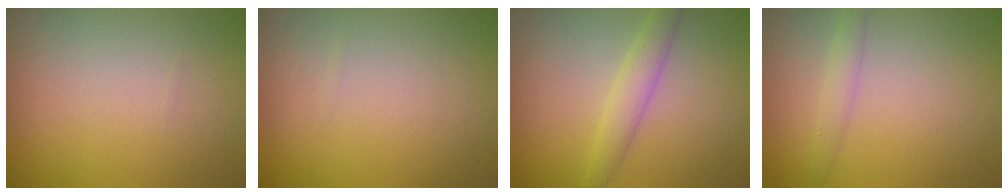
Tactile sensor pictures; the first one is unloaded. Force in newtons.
{"total": 0.0}
{"total": 2.3, "press": 2.3, "slide": 0.1}
{"total": 1.4, "press": 1.4, "slide": 0.0}